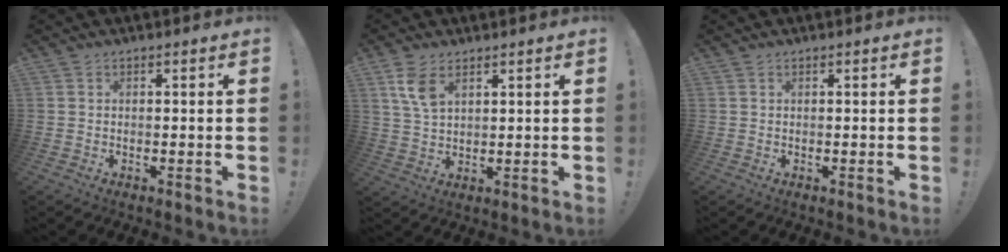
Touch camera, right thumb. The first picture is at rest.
{"total": 6.8, "force": [3.6, 3.5, 4.6], "torque": [-0.094, -0.014, 0.068]}
{"total": 0.0}